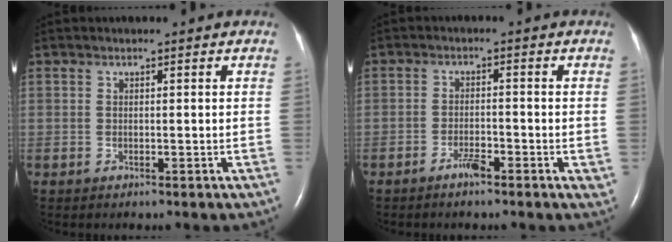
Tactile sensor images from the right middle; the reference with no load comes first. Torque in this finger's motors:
{"motor_torque": [0.06, -0.06, -0.02, 0.00]}